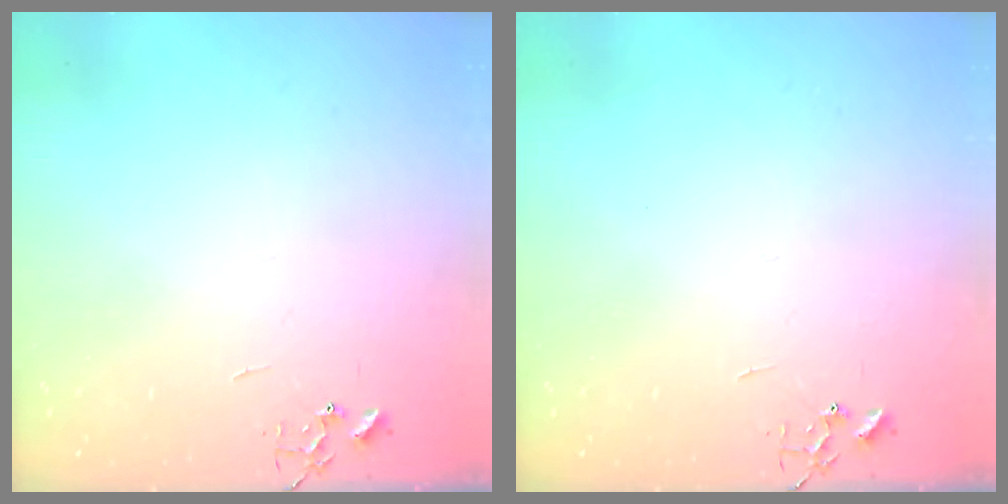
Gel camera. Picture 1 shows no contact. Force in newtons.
{"total": 0.0}